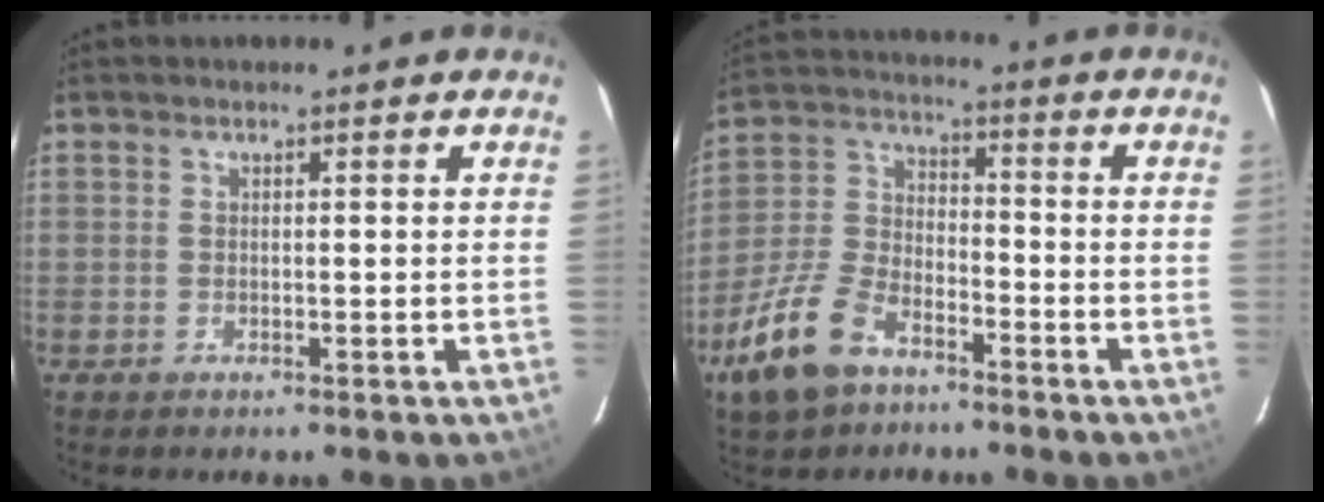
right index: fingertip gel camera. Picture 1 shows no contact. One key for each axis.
{"total": 13.6, "fx": -8.5, "fy": 7.1, "fz": 7.8, "tx": -0.187, "ty": 0.004, "tz": -0.159}